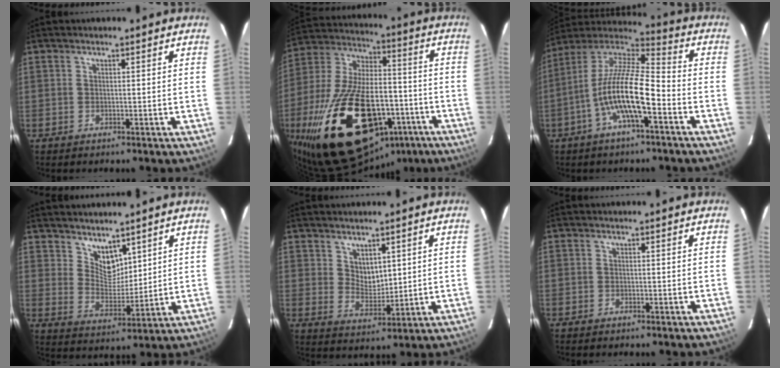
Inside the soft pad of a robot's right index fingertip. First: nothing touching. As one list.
[{"total": 35.1, "force": [-15.7, 18.4, 25.5], "torque": [-0.498, -0.004, -0.228]}, {"total": 15.2, "force": [-5.7, 3.7, 13.6], "torque": [-0.259, 0.000, -0.114]}, {"total": 6.6, "force": [5.0, 3.5, 2.5], "torque": [-0.033, -0.003, 0.097]}, {"total": 4.9, "force": [2.9, 3.0, 2.5], "torque": [-0.034, -0.001, 0.060]}, {"total": 0.0}]